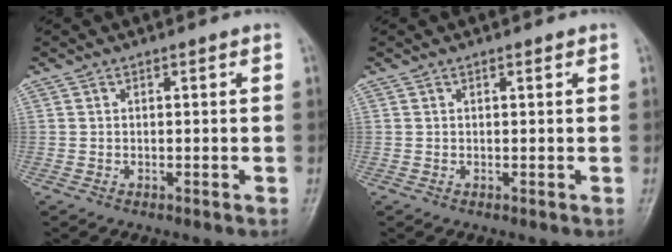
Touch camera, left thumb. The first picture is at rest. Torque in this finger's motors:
{"motor_torque": [-0.03, 0.01, -0.16, 0.17, -0.02]}